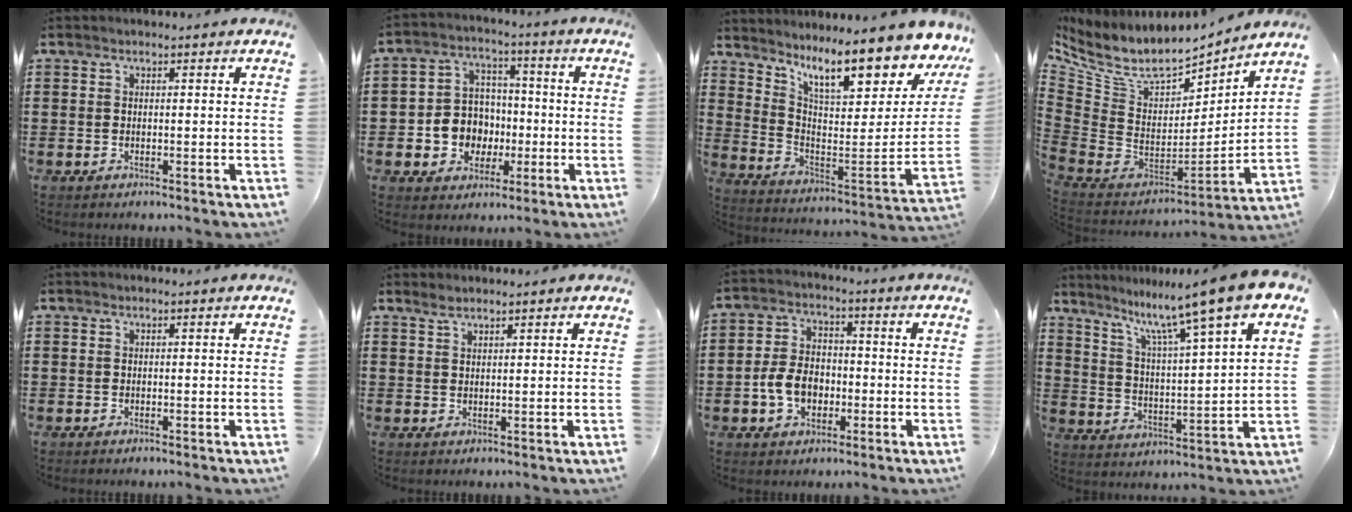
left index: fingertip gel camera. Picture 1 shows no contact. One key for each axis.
{"total": 7.6, "fx": -1.3, "fy": 7.1, "fz": 2.4, "tx": -0.073, "ty": 0.018, "tz": -0.016}
{"total": 12.1, "fx": 9.3, "fy": 2.5, "fz": 7.4, "tx": -0.135, "ty": -0.073, "tz": 0.154}
{"total": 8.1, "fx": 5.8, "fy": 3.4, "fz": 4.5, "tx": -0.117, "ty": -0.048, "tz": 0.103}
{"total": 0.0}
{"total": 1.6, "fx": 1.5, "fy": 0.3, "fz": 0.6, "tx": -0.013, "ty": 0.001, "tz": 0.029}
{"total": 6.6, "fx": -1.9, "fy": 4.7, "fz": 4.3, "tx": -0.092, "ty": 0.003, "tz": -0.041}
{"total": 9.0, "fx": 7.2, "fy": -0.7, "fz": 5.5, "tx": -0.126, "ty": -0.049, "tz": 0.107}